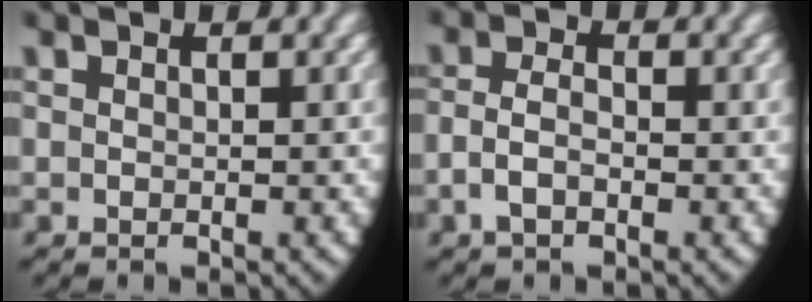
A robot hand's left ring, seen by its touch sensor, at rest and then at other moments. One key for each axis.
{"total": 2.6, "fx": -0.9, "fy": 1.7, "fz": 1.7, "tx": -0.050, "ty": -0.015, "tz": -0.011}